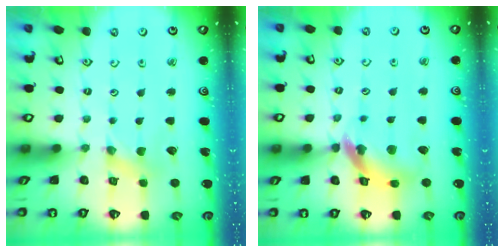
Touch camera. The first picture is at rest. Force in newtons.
{"total": 13.1, "press": 13.0, "slide": 1.7}